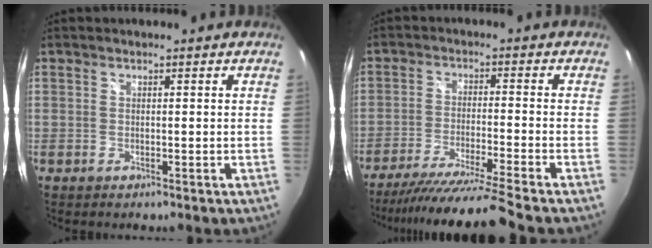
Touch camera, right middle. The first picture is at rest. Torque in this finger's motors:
{"motor_torque": [1.48, -0.66, 0.33, 0.13]}